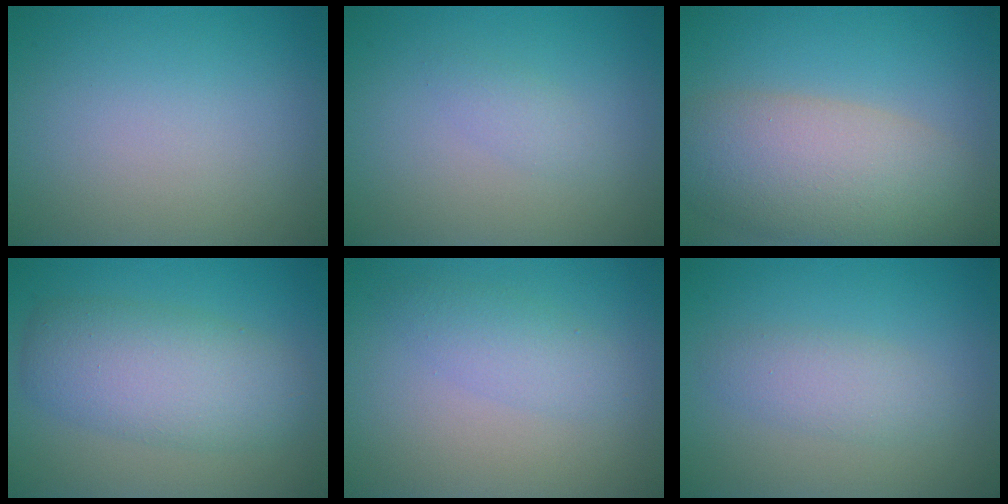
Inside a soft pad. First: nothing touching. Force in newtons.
{"total": 1.1, "press": 1.1, "slide": 0.0}
{"total": 8.5, "press": 8.5, "slide": 0.4}
{"total": 6.2, "press": 6.2, "slide": 0.0}
{"total": 2.2, "press": 2.2, "slide": 0.1}
{"total": 2.4, "press": 2.4, "slide": 0.1}